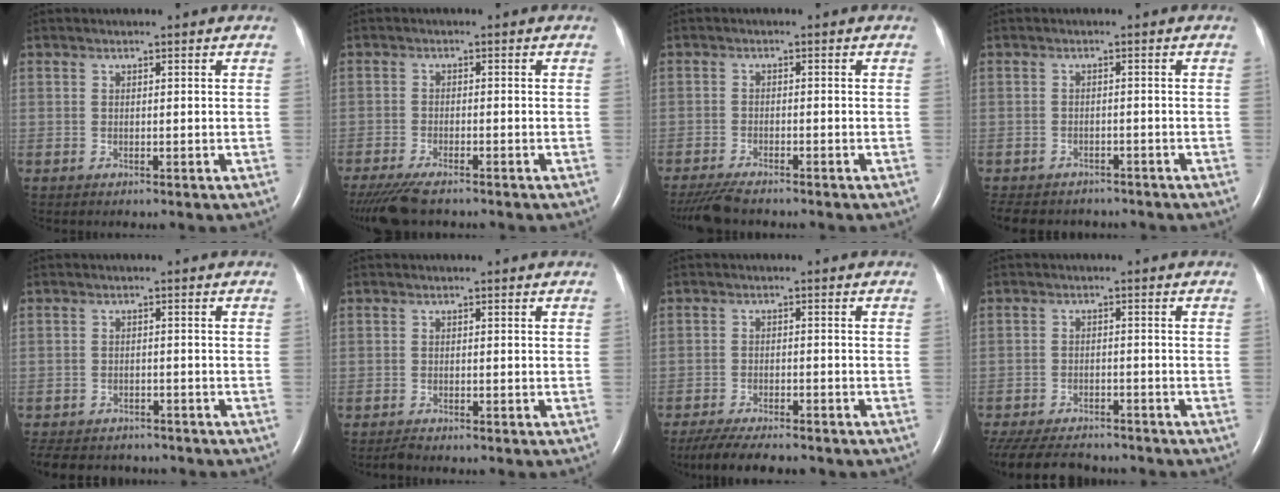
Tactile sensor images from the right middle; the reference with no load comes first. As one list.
[{"total": 7.4, "force": [-6.0, 1.7, 4.0], "torque": [-0.070, -0.016, -0.101]}, {"total": 5.3, "force": [-4.6, 0.8, 2.5], "torque": [-0.047, -0.016, -0.079]}, {"total": 10.1, "force": [-8.6, 4.3, 2.9], "torque": [-0.064, -0.004, -0.110]}, {"total": 11.4, "force": [-9.9, 4.5, 3.5], "torque": [-0.079, -0.003, -0.128]}, {"total": 1.1, "force": [-1.0, 0.1, 0.3], "torque": [-0.015, -0.005, -0.018]}, {"total": 10.4, "force": [-8.9, 2.0, 5.0], "torque": [-0.081, -0.017, -0.132]}, {"total": 15.5, "force": [-13.3, 5.1, 6.1], "torque": [-0.165, -0.024, -0.189]}]